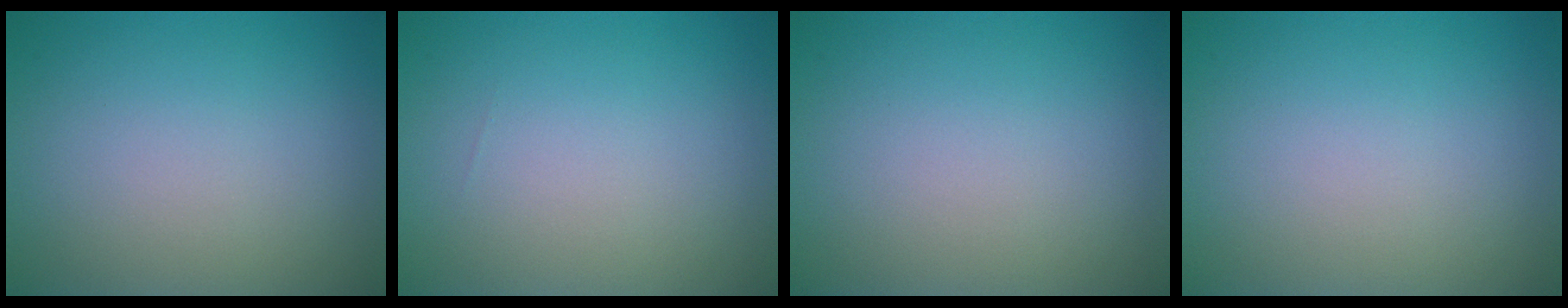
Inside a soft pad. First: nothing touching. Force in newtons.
{"total": 0.0}
{"total": 0.0}
{"total": 0.0}